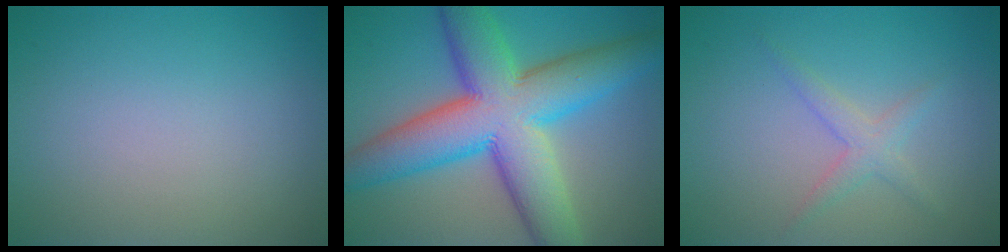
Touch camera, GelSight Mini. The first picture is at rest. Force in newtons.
{"total": 12.9, "press": 12.9, "slide": 0.2}
{"total": 1.9, "press": 1.9, "slide": 0.1}